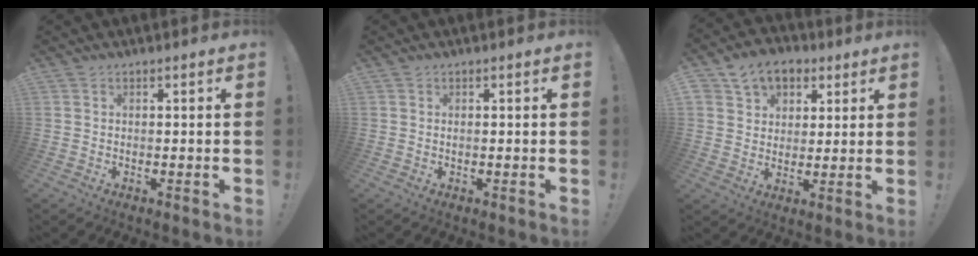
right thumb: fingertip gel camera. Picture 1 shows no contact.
{"total": 0.0}
{"total": 10.5, "force": [5.7, 7.9, 3.8], "torque": [-0.060, -0.024, 0.114]}